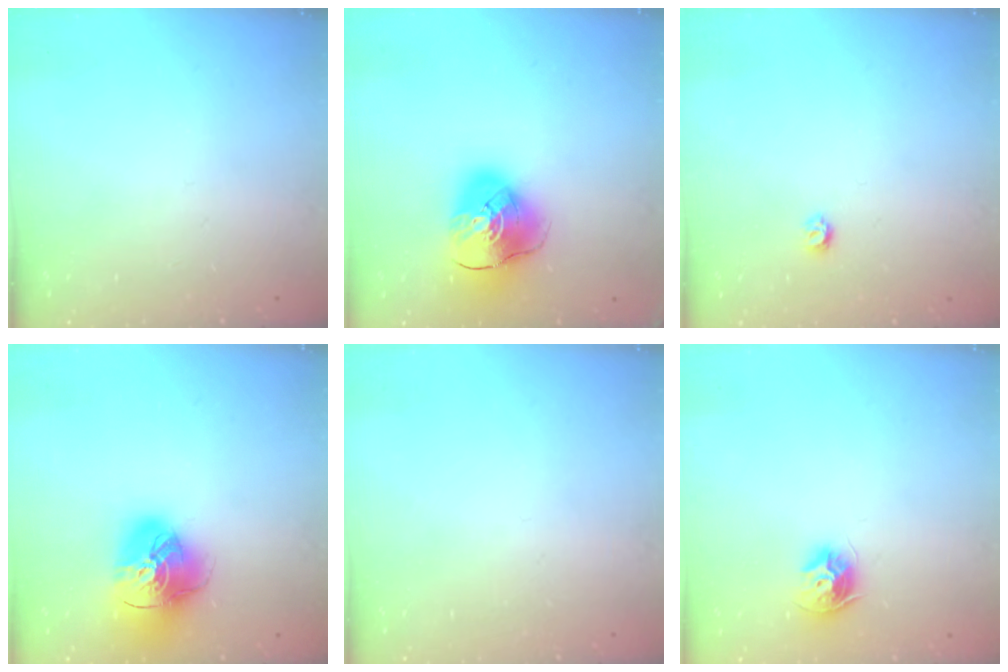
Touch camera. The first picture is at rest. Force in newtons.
{"total": 12.7, "press": 12.5, "slide": 1.8}
{"total": 3.2, "press": 3.2, "slide": 0.3}
{"total": 16.2, "press": 16.1, "slide": 1.7}
{"total": 0.7, "press": 0.7, "slide": 0.1}
{"total": 8.5, "press": 8.5, "slide": 0.4}